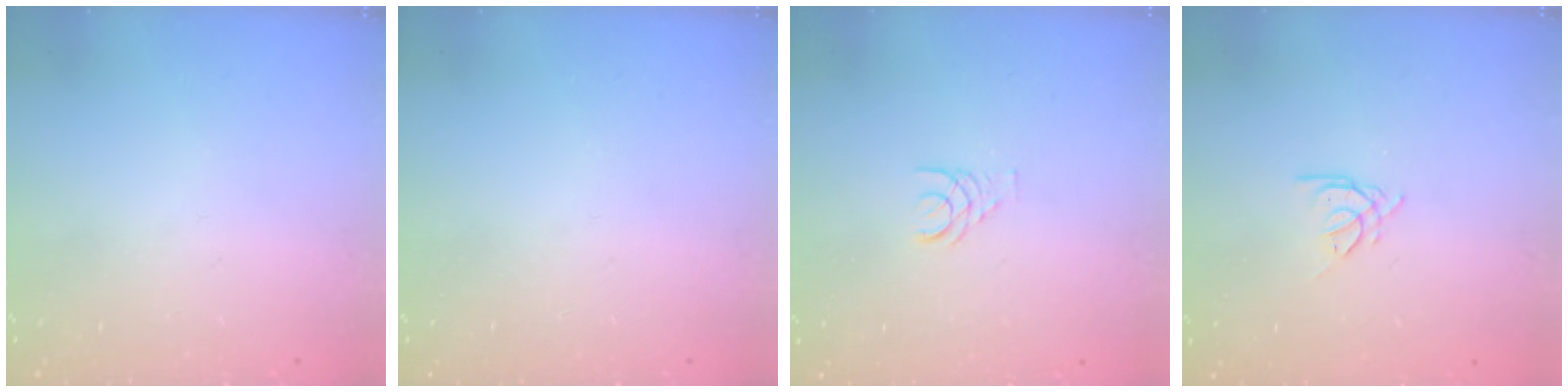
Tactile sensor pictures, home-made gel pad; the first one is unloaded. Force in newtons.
{"total": 0.0}
{"total": 1.4, "press": 1.4, "slide": 0.2}
{"total": 1.9, "press": 1.9, "slide": 0.4}